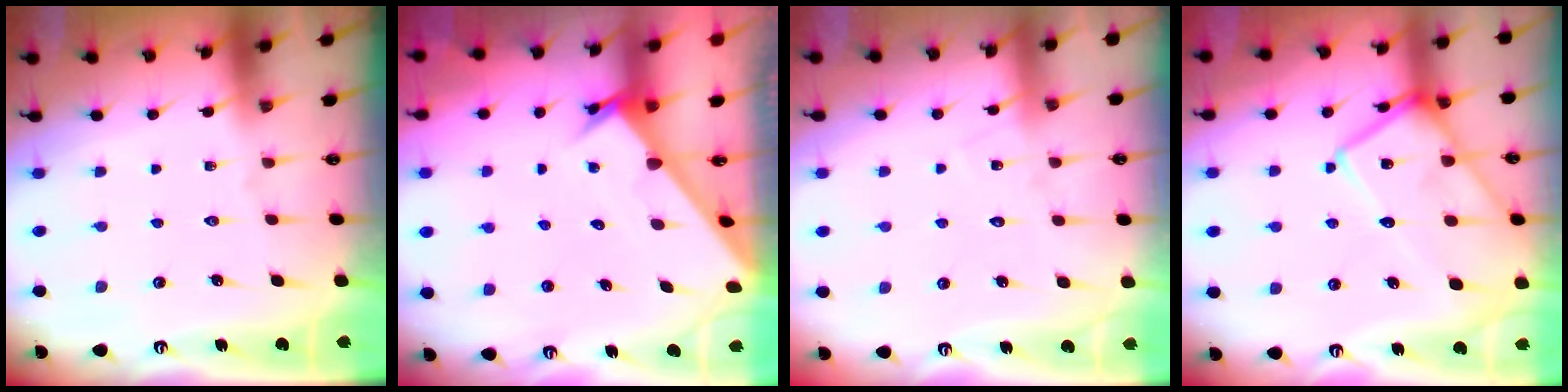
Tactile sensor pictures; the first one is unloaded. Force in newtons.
{"total": 2.9, "press": 2.9, "slide": 0.1}
{"total": 6.3, "press": 6.3, "slide": 0.5}
{"total": 17.9, "press": 17.9, "slide": 1.7}